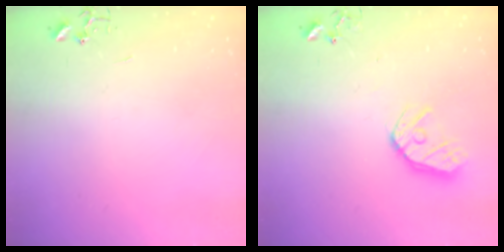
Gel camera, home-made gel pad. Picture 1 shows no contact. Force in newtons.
{"total": 12.6, "press": 12.5, "slide": 1.4}